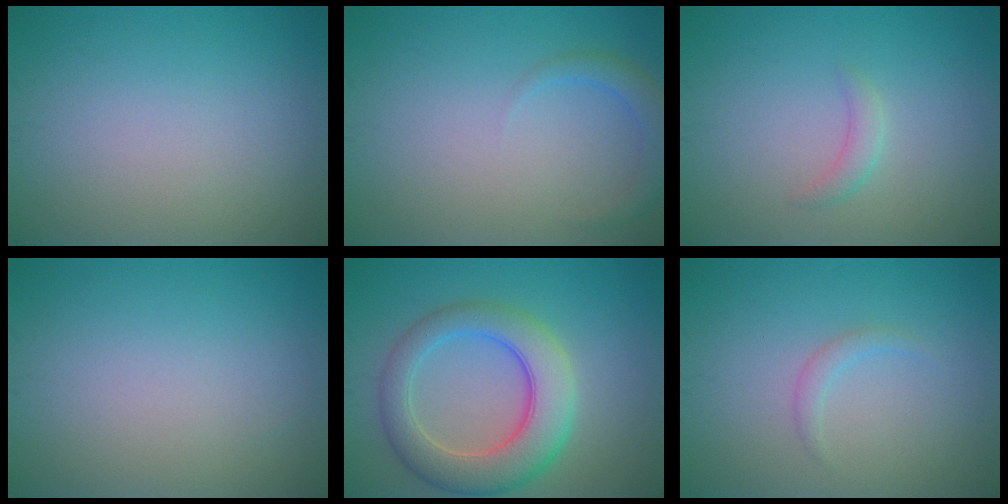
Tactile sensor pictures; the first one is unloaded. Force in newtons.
{"total": 2.1, "press": 2.1, "slide": 0.2}
{"total": 1.3, "press": 1.3, "slide": 0.0}
{"total": 0.0}
{"total": 7.3, "press": 7.2, "slide": 0.4}
{"total": 1.1, "press": 1.1, "slide": 0.0}